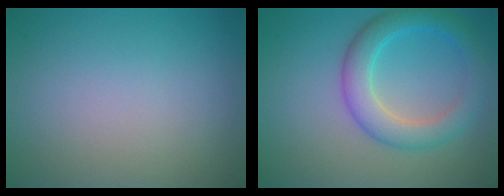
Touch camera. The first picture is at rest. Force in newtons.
{"total": 4.7, "press": 4.7, "slide": 0.2}